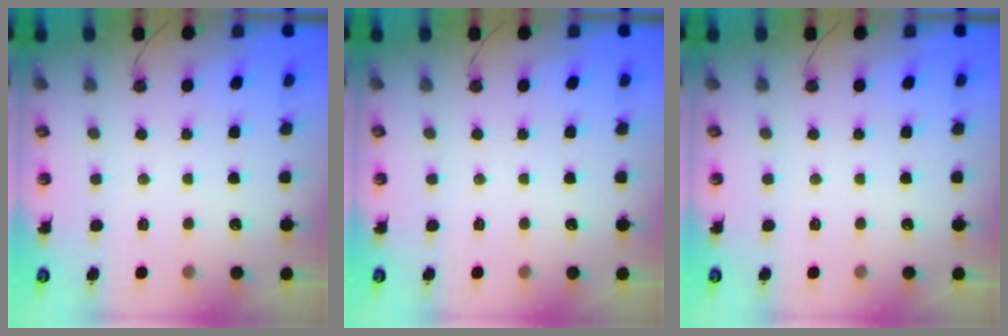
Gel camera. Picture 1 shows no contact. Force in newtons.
{"total": 0.0}
{"total": 0.0}